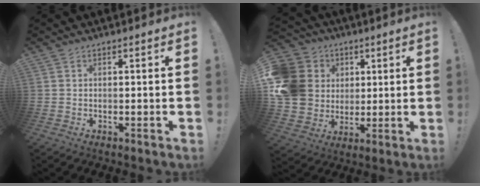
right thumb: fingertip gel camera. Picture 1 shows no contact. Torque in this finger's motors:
{"motor_torque": [2.11, 2.12, 0.46, -0.26, 0.28]}